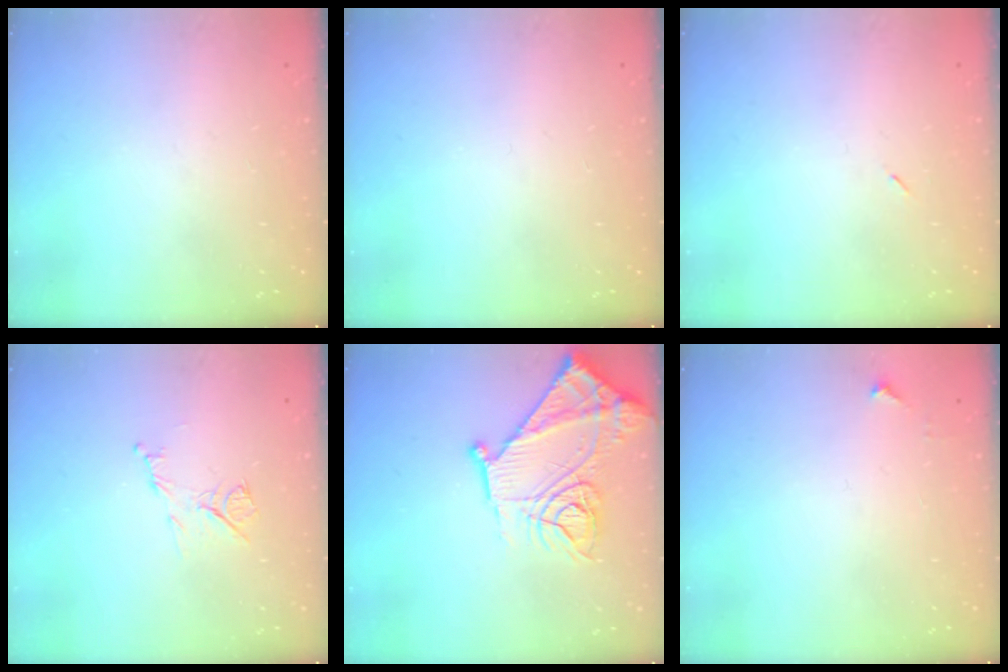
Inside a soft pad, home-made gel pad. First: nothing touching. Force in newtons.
{"total": 0.0}
{"total": 2.6, "press": 2.3, "slide": 1.2}
{"total": 7.2, "press": 7.1, "slide": 0.8}
{"total": 18.7, "press": 18.6, "slide": 1.7}
{"total": 3.4, "press": 3.4, "slide": 0.4}